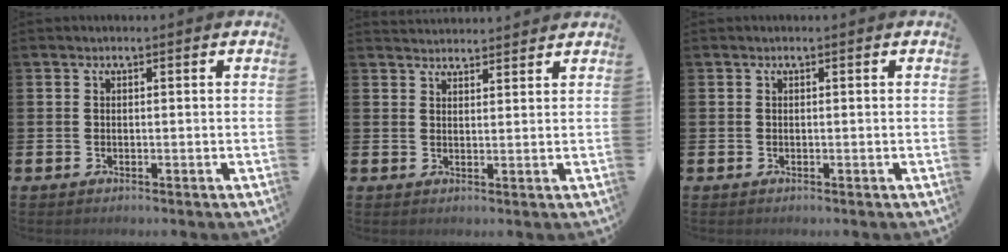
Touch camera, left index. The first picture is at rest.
{"total": 2.7, "force": [2.7, 0.4, -0.1], "torque": [0.009, -0.017, 0.047]}
{"total": 0.0}